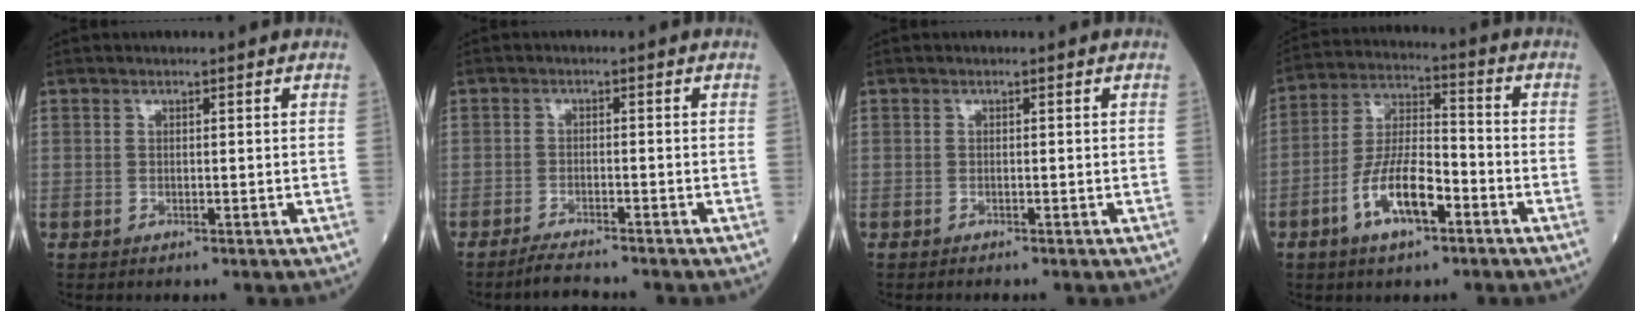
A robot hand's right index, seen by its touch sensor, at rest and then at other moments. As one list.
[{"total": 3.8, "force": [-3.5, -0.2, 1.5], "torque": [-0.032, -0.015, -0.057]}, {"total": 0.6, "force": [-0.6, -0.1, 0.3], "torque": [-0.007, -0.002, -0.009]}, {"total": 10.4, "force": [-4.9, 3.3, 8.6], "torque": [-0.175, 0.006, -0.091]}]